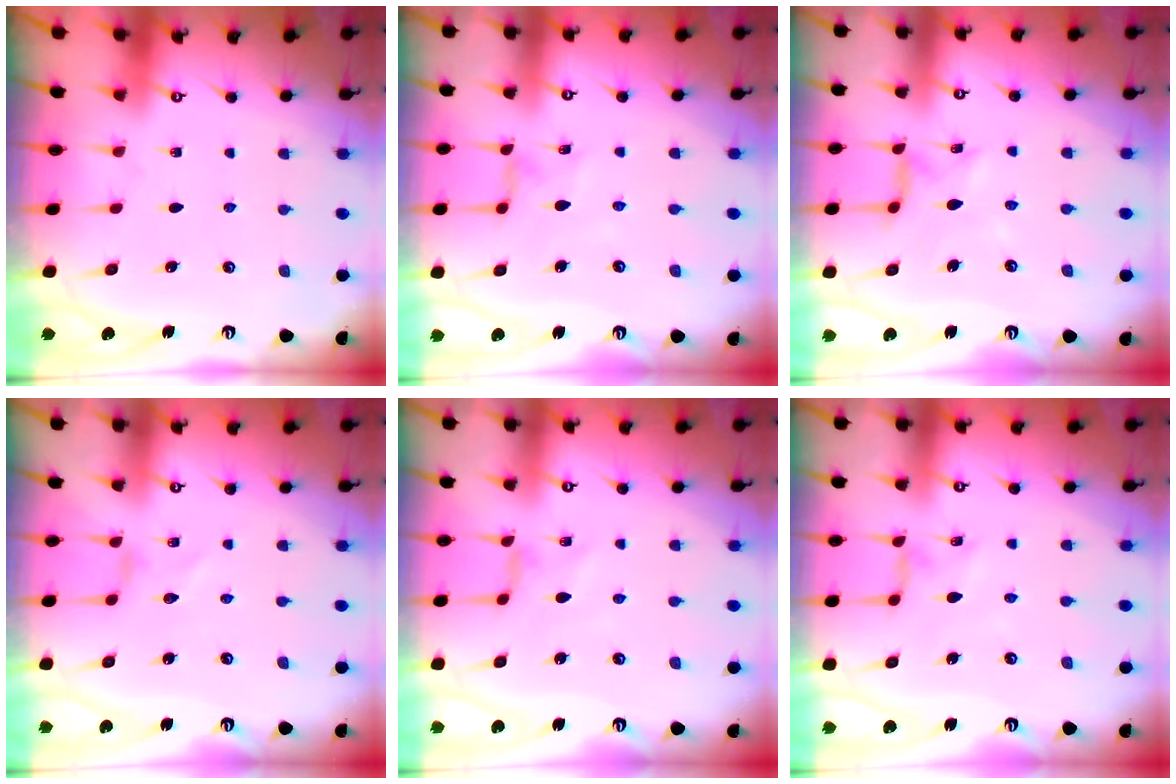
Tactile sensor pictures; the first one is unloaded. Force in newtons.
{"total": 1.6, "press": 1.5, "slide": 0.4}
{"total": 3.6, "press": 3.6, "slide": 0.4}
{"total": 0.0}
{"total": 1.8, "press": 1.7, "slide": 0.4}
{"total": 0.0}